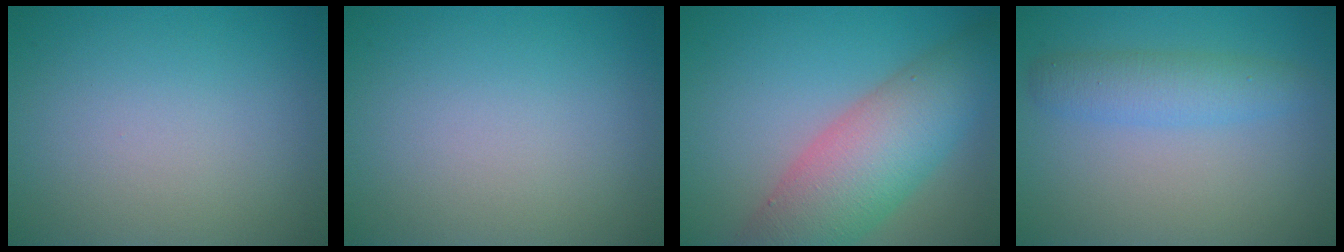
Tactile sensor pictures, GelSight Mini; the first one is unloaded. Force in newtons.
{"total": 0.0}
{"total": 8.6, "press": 8.6, "slide": 0.3}
{"total": 3.1, "press": 3.1, "slide": 0.1}